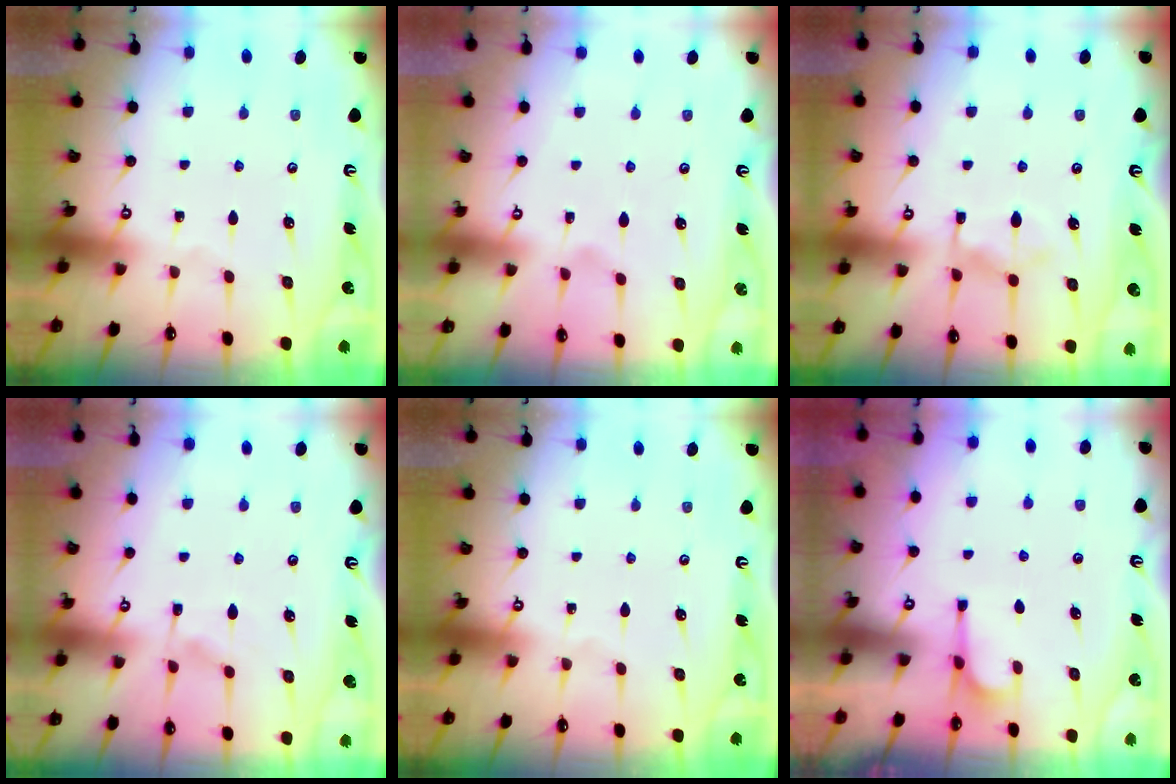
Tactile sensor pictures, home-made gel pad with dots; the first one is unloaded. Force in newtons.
{"total": 1.1, "press": 0.1, "slide": 1.1}
{"total": 8.6, "press": 8.6, "slide": 0.7}
{"total": 1.4, "press": 0.2, "slide": 1.4}
{"total": 0.0}
{"total": 1.2, "press": 0.4, "slide": 1.1}